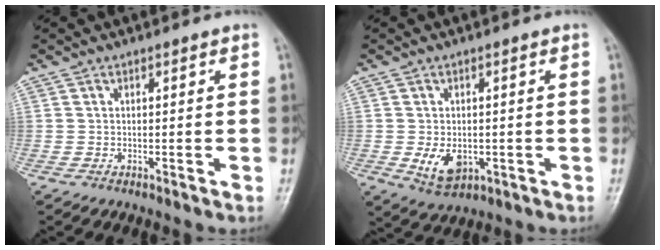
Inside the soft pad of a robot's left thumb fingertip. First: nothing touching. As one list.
[{"total": 5.4, "force": [-1.2, 3.8, 3.7], "torque": [-0.052, -0.009, -0.007]}]